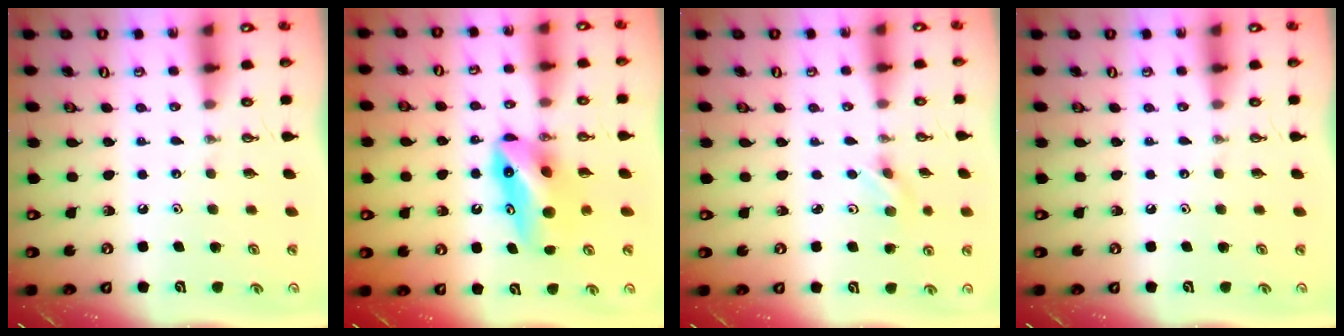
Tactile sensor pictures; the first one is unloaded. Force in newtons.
{"total": 11.2, "press": 8.9, "slide": 6.8}
{"total": 2.1, "press": 2.0, "slide": 0.6}
{"total": 0.0}